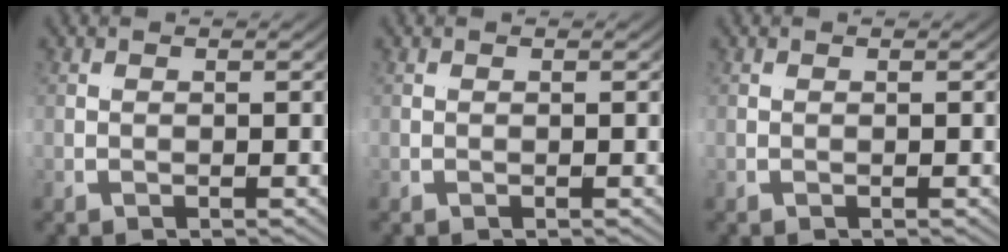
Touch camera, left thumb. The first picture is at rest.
{"total": 0.0}
{"total": 0.0}